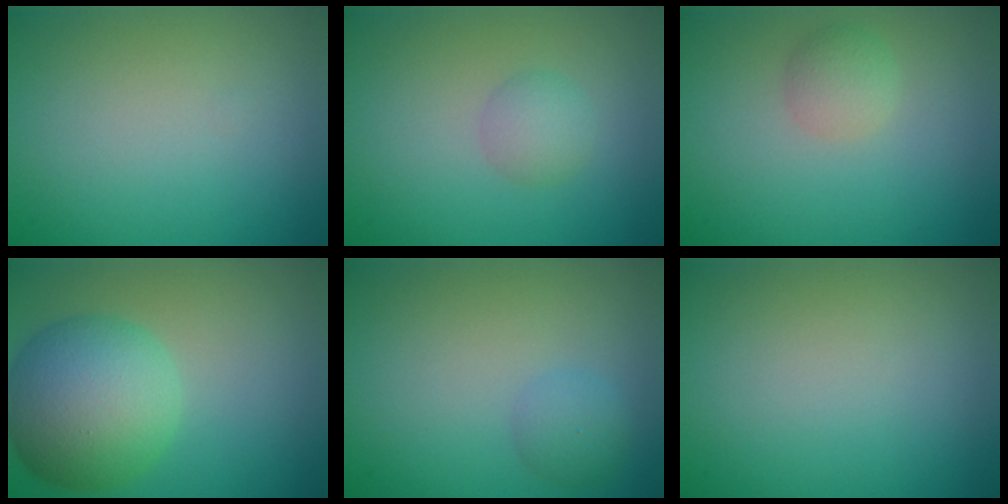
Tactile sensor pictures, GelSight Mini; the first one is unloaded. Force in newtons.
{"total": 1.9, "press": 1.9, "slide": 0.0}
{"total": 1.9, "press": 1.9, "slide": 0.1}
{"total": 8.4, "press": 8.4, "slide": 0.3}
{"total": 1.8, "press": 1.8, "slide": 0.0}
{"total": 0.0}